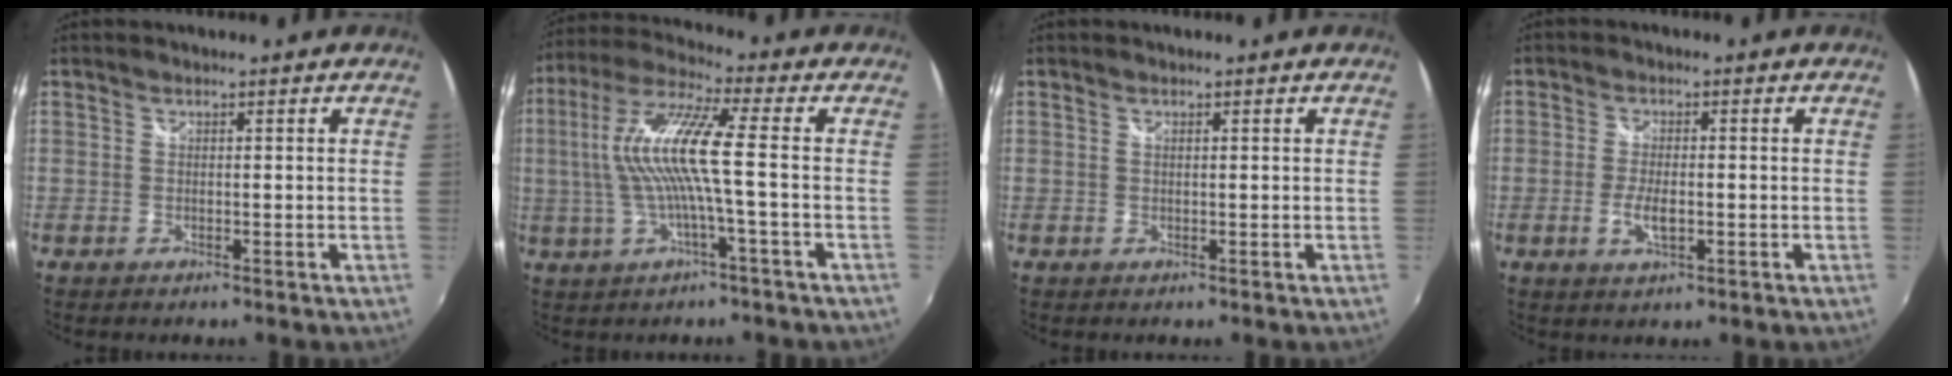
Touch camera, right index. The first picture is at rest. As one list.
[{"total": 11.8, "force": [-0.7, 0.0, 11.8], "torque": [-0.230, 0.006, -0.012]}, {"total": 0.0}, {"total": 4.3, "force": [-1.1, 1.5, 3.8], "torque": [-0.079, -0.006, -0.021]}]